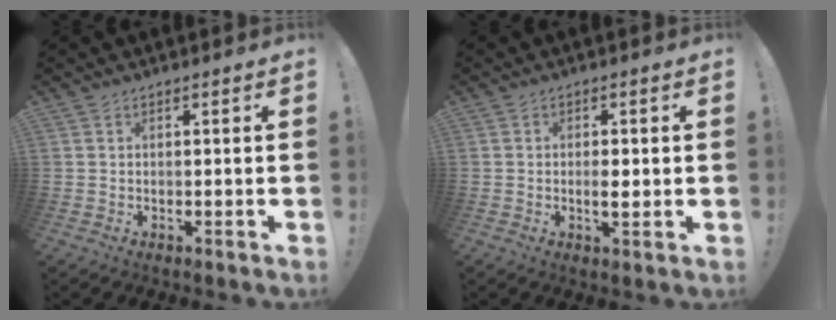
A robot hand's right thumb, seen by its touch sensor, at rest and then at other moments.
{"total": 3.4, "force": [-0.3, 1.1, 3.1], "torque": [-0.040, -0.003, -0.009]}